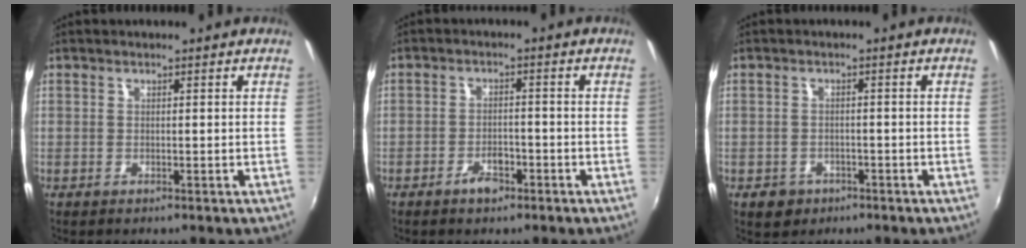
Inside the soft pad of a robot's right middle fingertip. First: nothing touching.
{"total": 3.6, "force": [-2.5, 1.8, 1.9], "torque": [-0.043, 0.001, -0.039]}
{"total": 3.9, "force": [-2.1, 3.1, 1.1], "torque": [-0.032, -0.001, -0.029]}